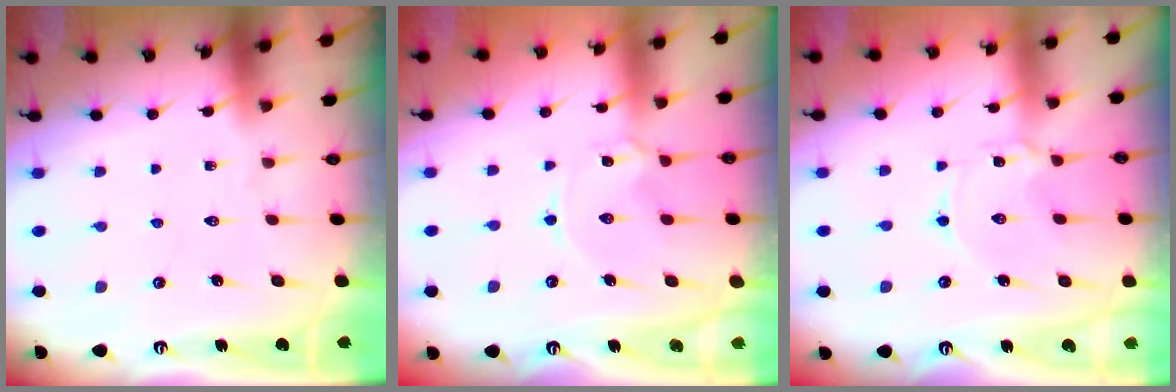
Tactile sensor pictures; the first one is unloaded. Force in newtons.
{"total": 2.0, "press": 2.0, "slide": 0.1}
{"total": 1.5, "press": 1.5, "slide": 0.3}